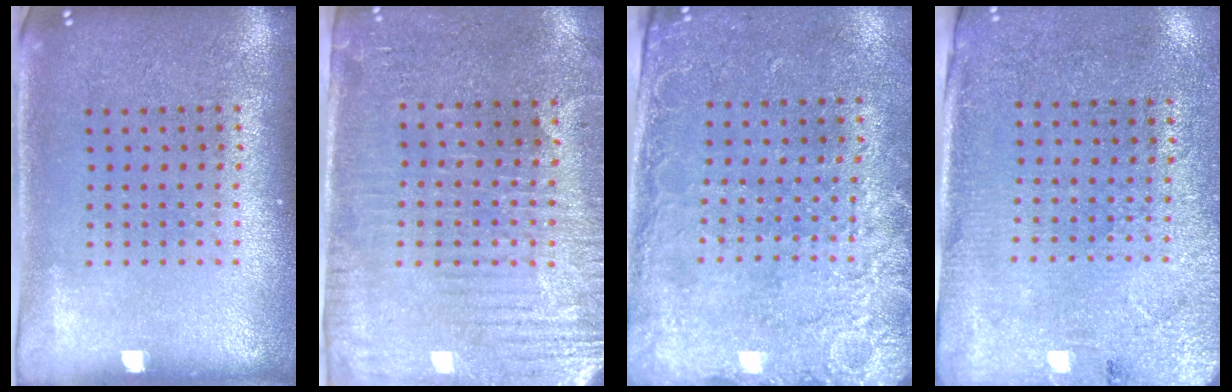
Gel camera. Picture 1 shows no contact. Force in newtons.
{"total": 3.3, "press": 3.0, "slide": 1.4}
{"total": 2.6, "press": 2.1, "slide": 1.4}
{"total": 2.7, "press": 2.4, "slide": 1.3}